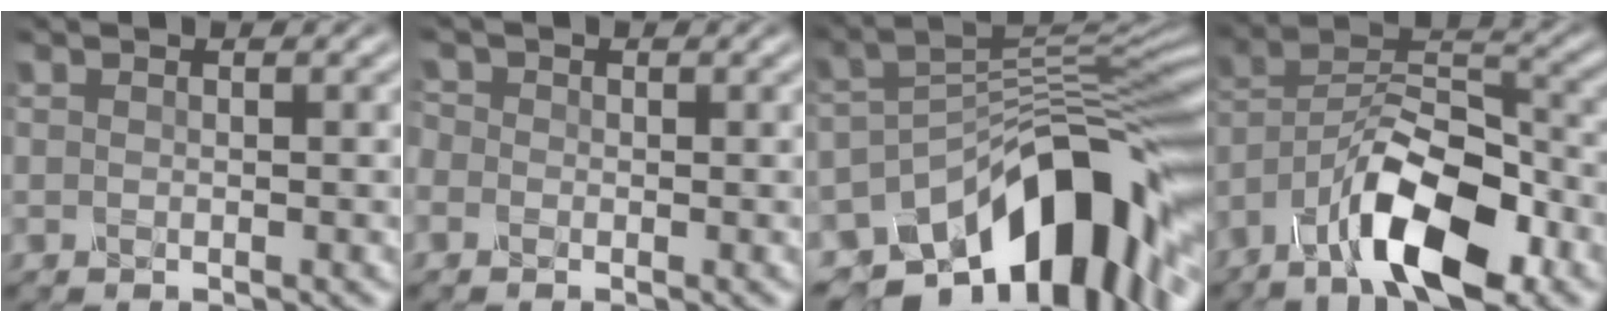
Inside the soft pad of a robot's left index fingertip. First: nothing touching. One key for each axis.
{"total": 0.7, "fx": -0.3, "fy": 0.6, "fz": -0.3, "tx": -0.001, "ty": -0.002, "tz": -0.005}
{"total": 12.9, "fx": -7.7, "fy": 5.8, "fz": 8.6, "tx": -0.120, "ty": 0.000, "tz": -0.126}
{"total": 10.6, "fx": -6.9, "fy": 3.5, "fz": 7.2, "tx": -0.124, "ty": 0.011, "tz": -0.130}